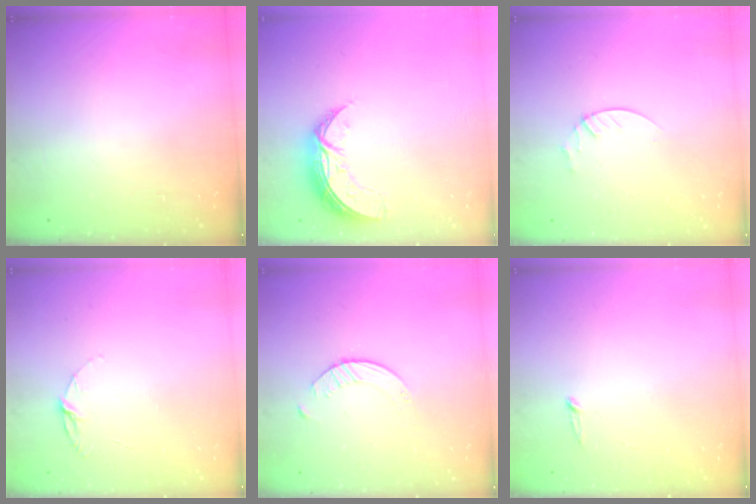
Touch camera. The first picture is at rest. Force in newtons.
{"total": 7.8, "press": 7.8, "slide": 0.7}
{"total": 2.1, "press": 2.1, "slide": 0.2}
{"total": 4.1, "press": 4.1, "slide": 0.3}
{"total": 2.1, "press": 2.0, "slide": 0.3}
{"total": 2.5, "press": 2.5, "slide": 0.2}